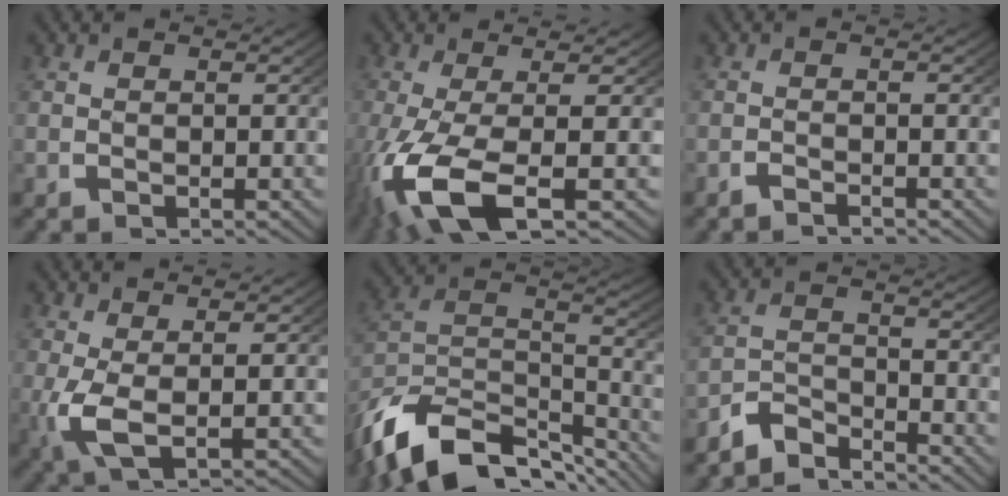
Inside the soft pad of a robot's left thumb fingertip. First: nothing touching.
{"total": 10.0, "force": [-3.2, 4.5, 8.4], "torque": [-0.200, -0.037, -0.029]}
{"total": 1.3, "force": [-1.2, 0.2, 0.2], "torque": [0.000, -0.001, -0.028]}
{"total": 4.4, "force": [0.2, 2.0, 3.9], "torque": [-0.099, -0.017, 0.015]}
{"total": 12.4, "force": [-6.8, 6.7, 7.8], "torque": [-0.174, -0.036, -0.097]}
{"total": 4.2, "force": [-3.4, 1.7, 1.7], "torque": [-0.022, -0.004, -0.069]}